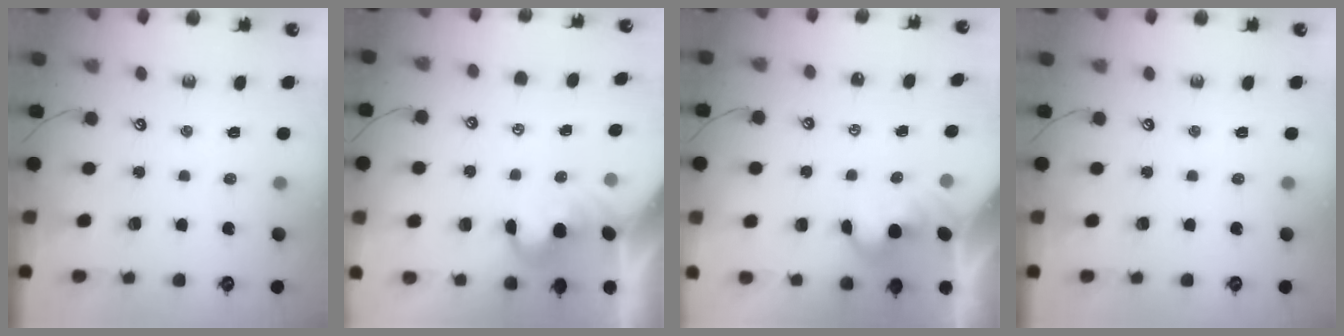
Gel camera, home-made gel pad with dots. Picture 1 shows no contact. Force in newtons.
{"total": 0.0}
{"total": 2.0, "press": 2.0, "slide": 0.3}
{"total": 0.0}